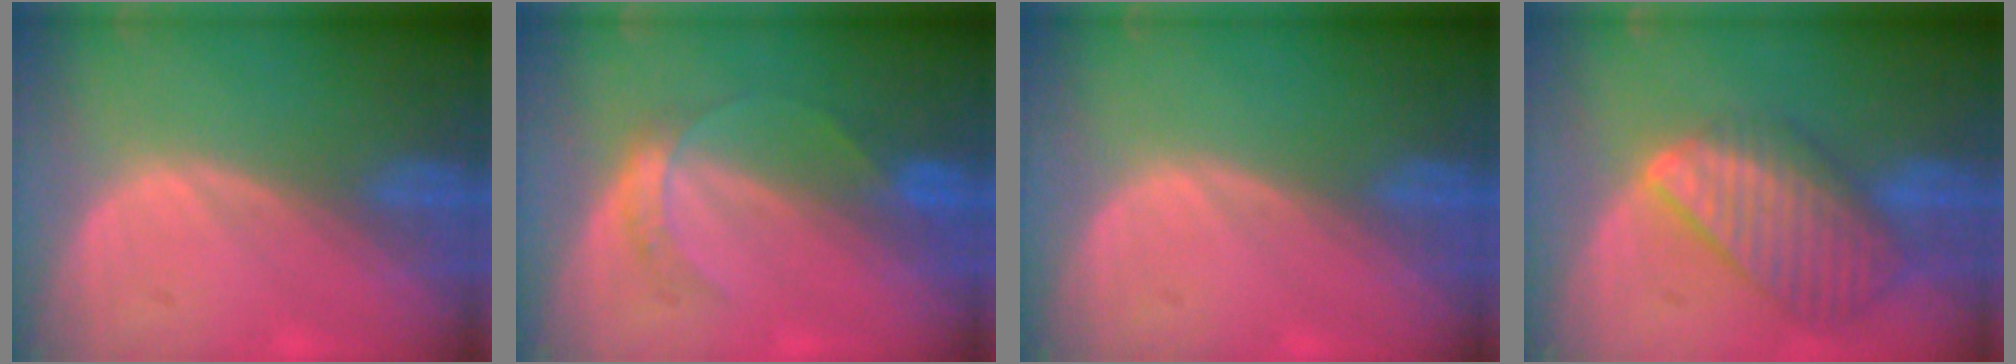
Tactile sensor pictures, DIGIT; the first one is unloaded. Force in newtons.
{"total": 3.5, "press": 3.5, "slide": 0.4}
{"total": 0.0}
{"total": 9.7, "press": 8.5, "slide": 4.7}